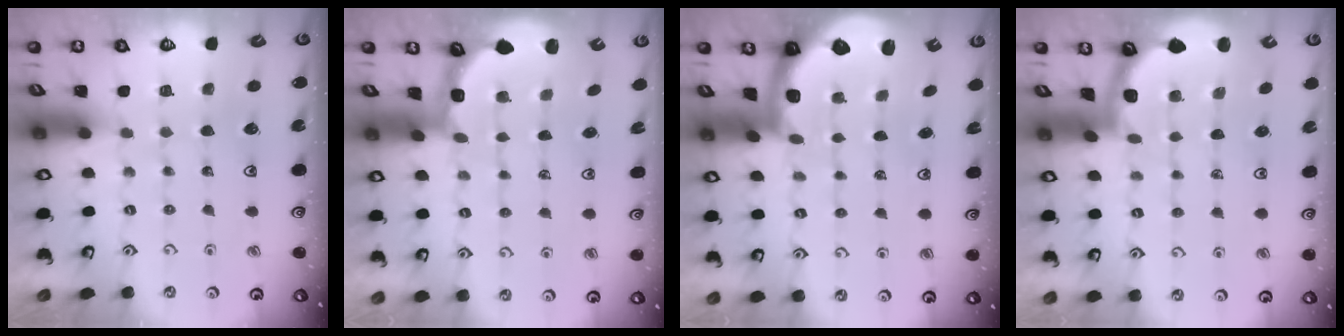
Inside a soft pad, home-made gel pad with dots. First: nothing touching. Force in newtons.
{"total": 2.8, "press": 2.3, "slide": 1.7}
{"total": 1.7, "press": 1.7, "slide": 0.4}
{"total": 1.7, "press": 1.7, "slide": 0.0}